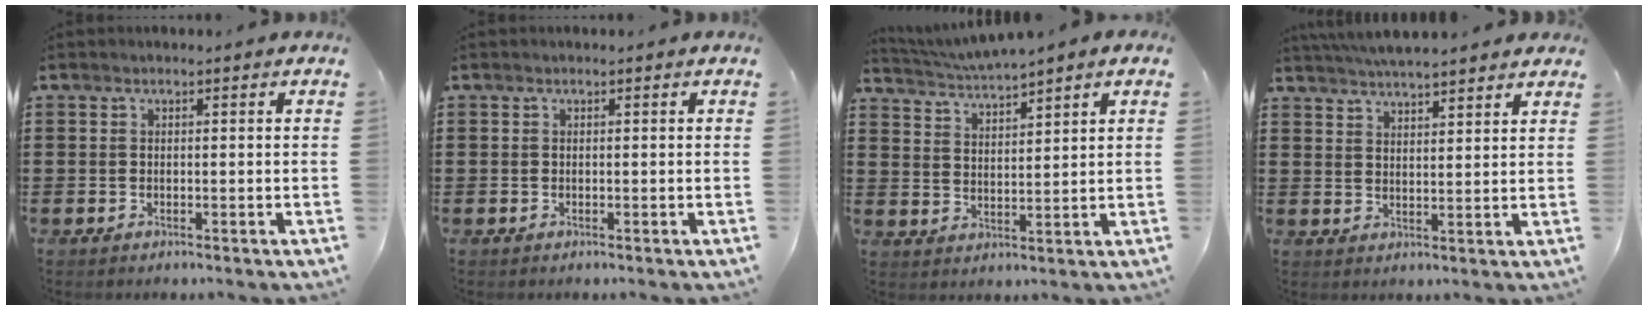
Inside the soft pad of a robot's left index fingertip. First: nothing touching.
{"total": 0.0}
{"total": 3.3, "force": [3.1, -0.2, 1.1], "torque": [-0.033, -0.015, 0.053]}
{"total": 4.6, "force": [4.4, 0.1, 1.3], "torque": [-0.038, -0.012, 0.080]}